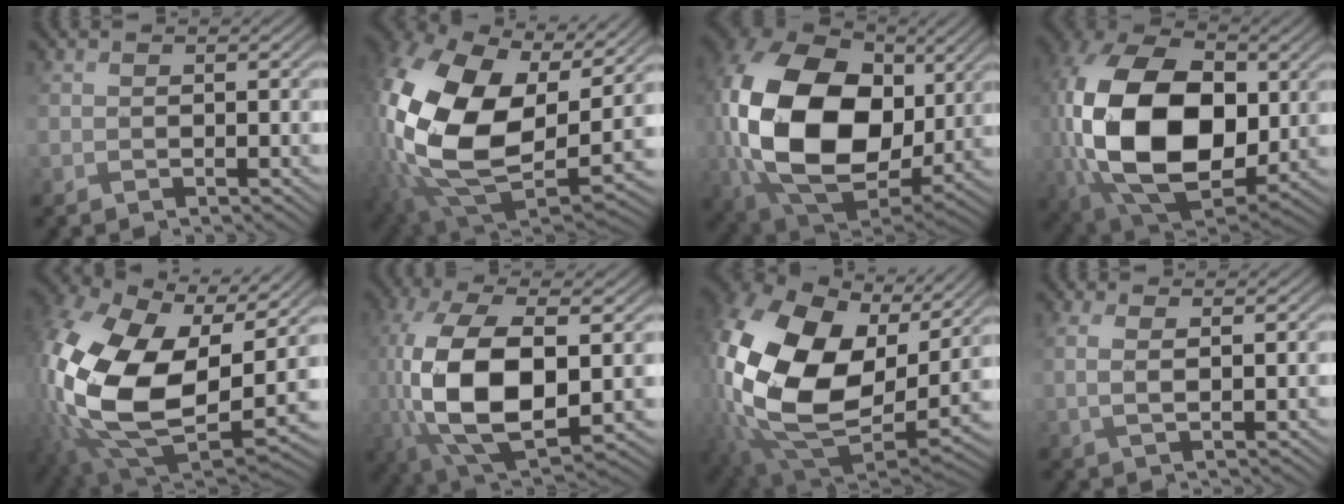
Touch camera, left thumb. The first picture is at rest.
{"total": 20.2, "force": [4.6, 12.7, 15.0], "torque": [-0.377, -0.019, 0.112]}
{"total": 20.9, "force": [2.7, 14.4, 14.9], "torque": [-0.384, -0.021, 0.078]}
{"total": 19.5, "force": [1.5, 12.5, 14.8], "torque": [-0.342, -0.019, 0.054]}
{"total": 19.6, "force": [2.4, 12.3, 15.0], "torque": [-0.375, -0.041, 0.077]}
{"total": 14.5, "force": [0.7, 6.6, 12.9], "torque": [-0.302, -0.011, 0.031]}
{"total": 21.6, "force": [5.9, 14.6, 14.8], "torque": [-0.382, -0.015, 0.144]}
{"total": 2.0, "force": [1.7, -0.5, 1.0], "torque": [-0.024, 0.011, 0.034]}